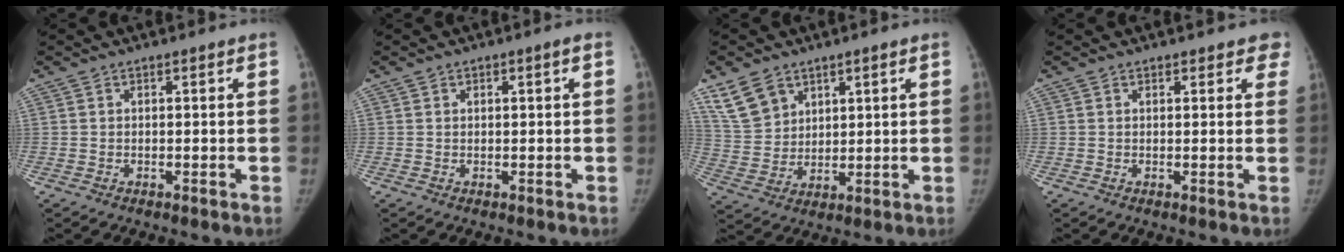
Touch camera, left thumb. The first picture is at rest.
{"total": 0.7, "force": [0.2, 0.5, 0.5], "torque": [-0.002, 0.001, 0.002]}
{"total": 8.3, "force": [5.3, 5.7, 2.7], "torque": [-0.036, -0.019, 0.116]}
{"total": 3.0, "force": [2.3, 1.6, 1.1], "torque": [0.025, -0.004, 0.016]}